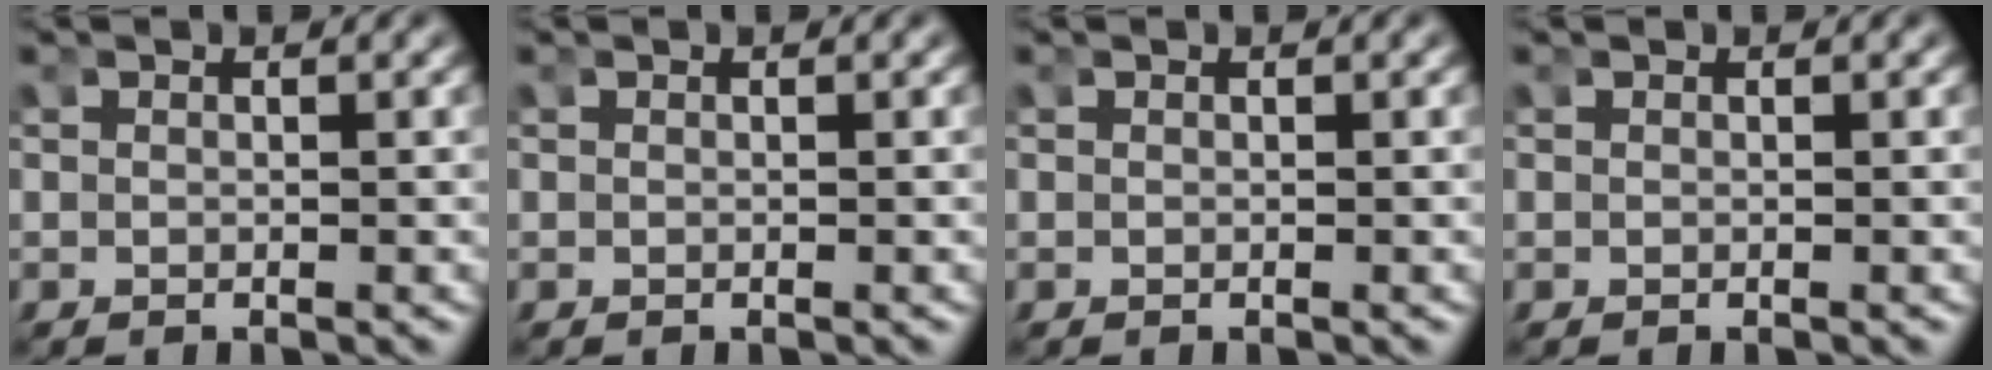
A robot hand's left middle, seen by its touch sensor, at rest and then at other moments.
{"total": 0.0}
{"total": 0.0}
{"total": 0.0}